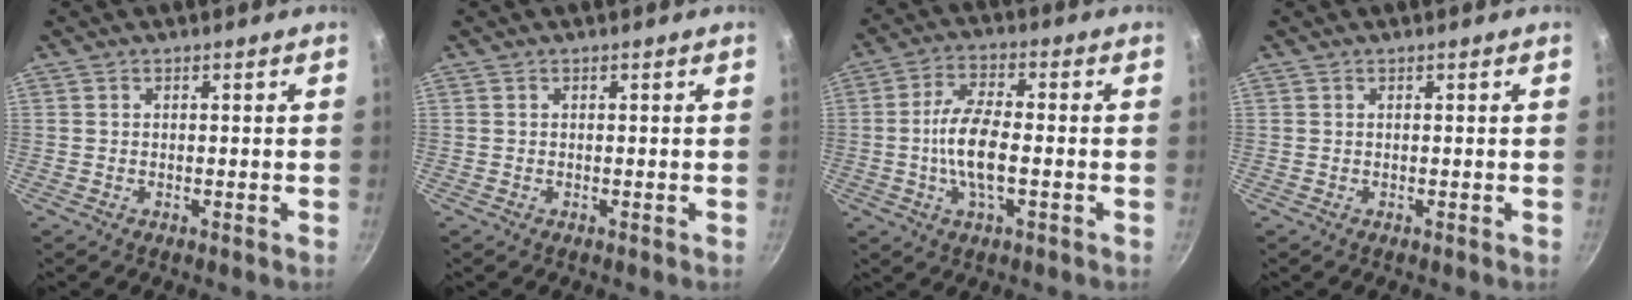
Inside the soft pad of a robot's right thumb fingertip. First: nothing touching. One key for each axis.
{"total": 0.0}
{"total": 9.4, "fx": -1.4, "fy": 3.5, "fz": 8.6, "tx": -0.166, "ty": 0.016, "tz": -0.034}
{"total": 0.0}